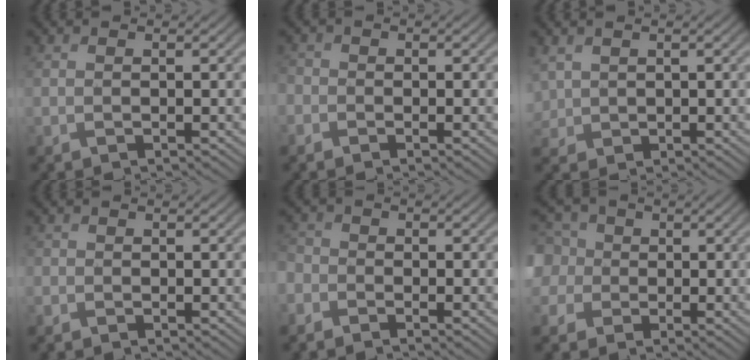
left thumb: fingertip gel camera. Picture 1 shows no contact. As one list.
[{"total": 1.9, "force": [-0.9, 1.6, 0.4], "torque": [-0.012, -0.002, -0.028]}, {"total": 2.8, "force": [0.9, 2.4, 1.3], "torque": [-0.048, -0.002, 0.018]}, {"total": 1.0, "force": [-0.3, 0.9, 0.0], "torque": [0.003, -0.005, -0.011]}, {"total": 2.8, "force": [-1.7, 2.1, 0.8], "torque": [-0.029, -0.003, -0.047]}, {"total": 8.4, "force": [1.1, 7.5, 3.8], "torque": [-0.137, 0.018, -0.002]}]